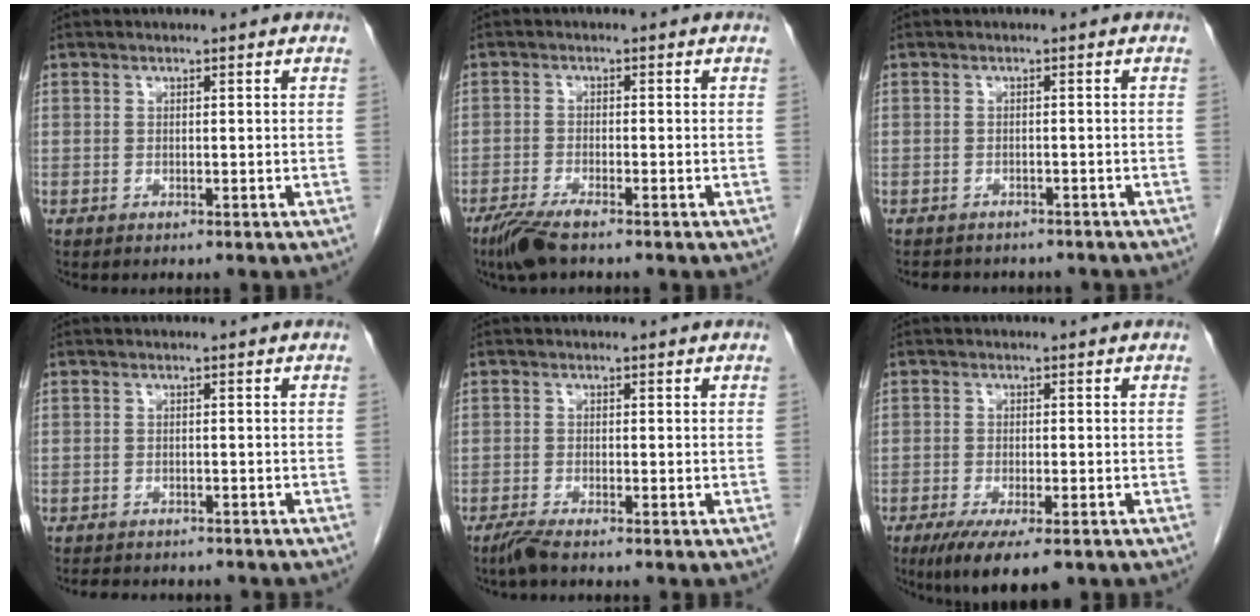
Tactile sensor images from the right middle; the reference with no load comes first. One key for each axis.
{"total": 4.2, "fx": -3.2, "fy": 0.4, "fz": 2.7, "tx": -0.062, "ty": -0.012, "tz": -0.063}
{"total": 7.1, "fx": -6.2, "fy": 2.8, "fz": 2.0, "tx": -0.032, "ty": 0.005, "tz": -0.071}
{"total": 7.5, "fx": -6.5, "fy": 2.5, "fz": 2.7, "tx": -0.042, "ty": 0.001, "tz": -0.080}
{"total": 2.0, "fx": -1.6, "fy": -0.2, "fz": 1.1, "tx": -0.035, "ty": -0.008, "tz": -0.036}
{"total": 8.8, "fx": -5.9, "fy": 2.0, "fz": 6.3, "tx": -0.094, "ty": -0.019, "tz": -0.089}